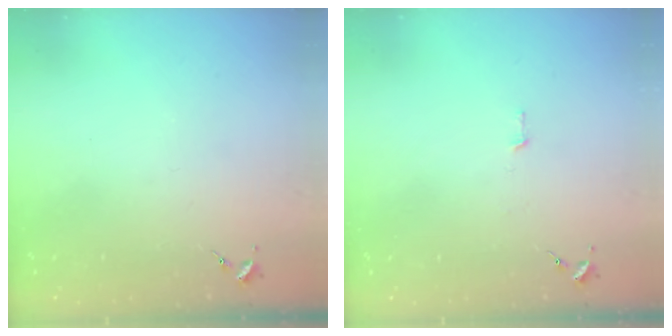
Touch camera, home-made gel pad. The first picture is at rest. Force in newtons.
{"total": 2.8, "press": 2.8, "slide": 0.2}